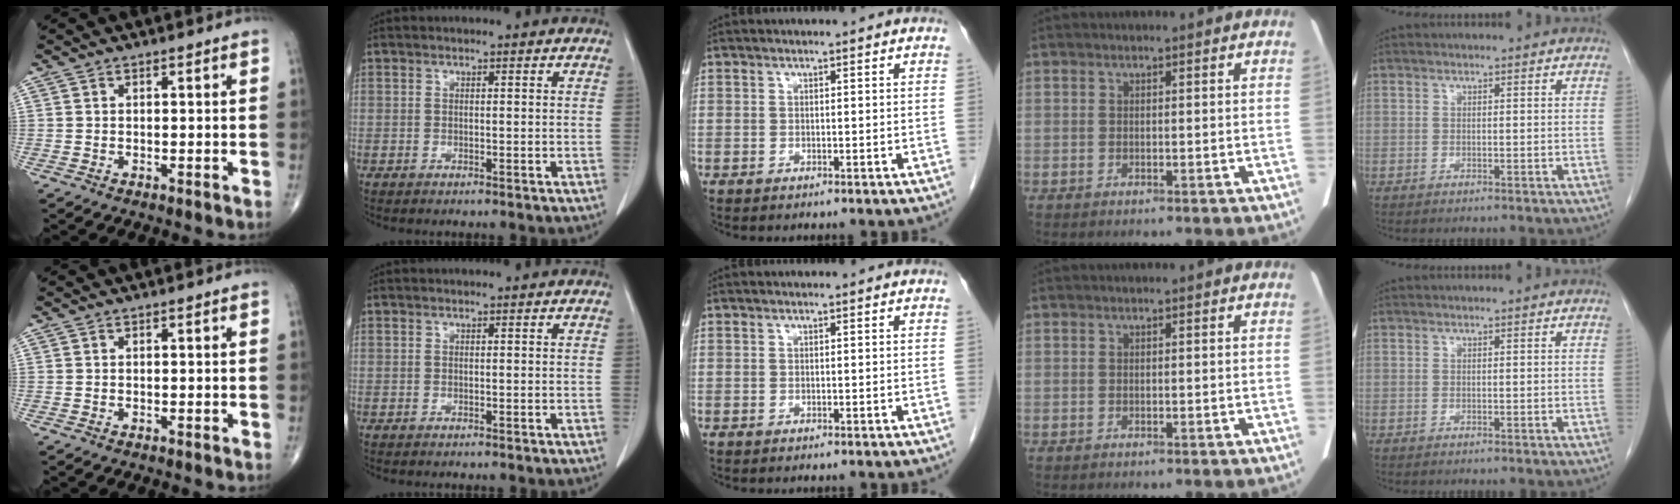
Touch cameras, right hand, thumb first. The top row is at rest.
{}